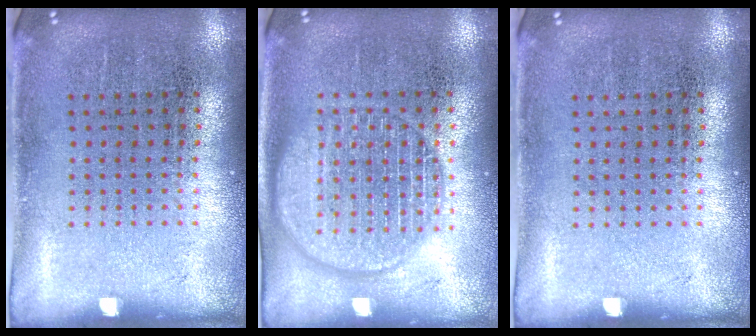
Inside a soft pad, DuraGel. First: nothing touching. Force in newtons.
{"total": 2.3, "press": 2.3, "slide": 0.3}
{"total": 0.0}